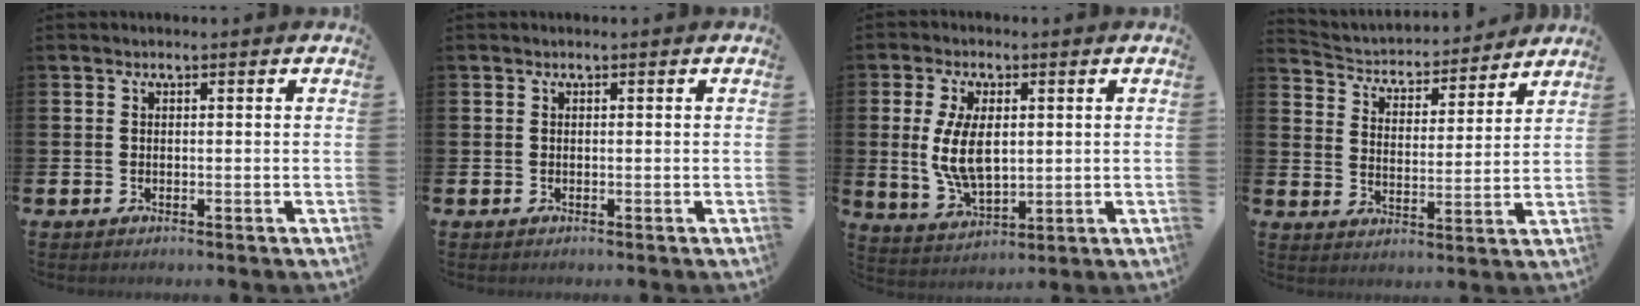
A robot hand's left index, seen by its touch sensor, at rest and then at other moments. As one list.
[{"total": 0.0}, {"total": 7.7, "force": [1.1, 4.0, 6.4], "torque": [-0.125, 0.001, 0.016]}, {"total": 3.9, "force": [3.7, 1.4, 0.2], "torque": [-0.036, -0.038, 0.056]}]